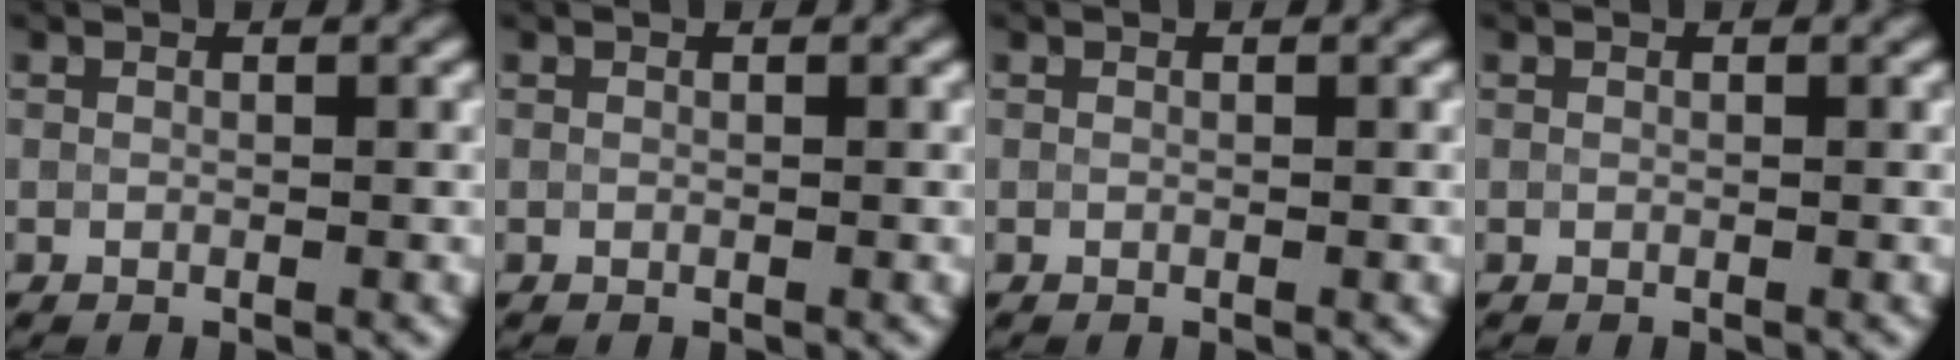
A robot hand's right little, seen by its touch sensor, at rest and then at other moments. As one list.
[{"total": 0.0}, {"total": 0.0}, {"total": 0.0}]